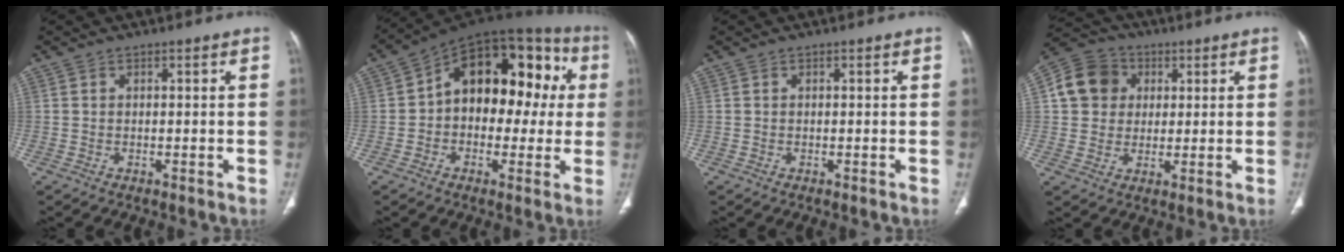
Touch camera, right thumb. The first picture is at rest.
{"total": 20.2, "force": [2.2, 12.5, 15.8], "torque": [-0.174, 0.051, 0.021]}
{"total": 0.0}
{"total": 10.3, "force": [2.3, 9.1, 4.1], "torque": [-0.060, 0.007, 0.031]}